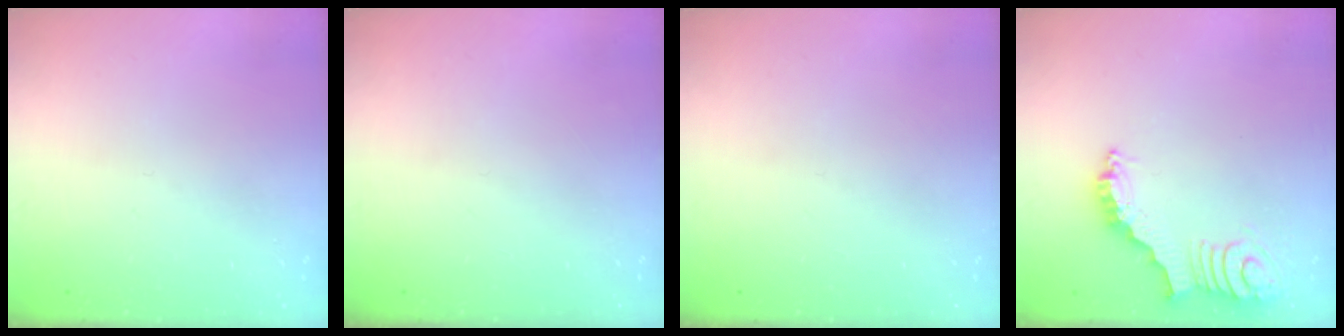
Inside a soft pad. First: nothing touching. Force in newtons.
{"total": 0.0}
{"total": 0.0}
{"total": 4.9, "press": 4.9, "slide": 0.5}